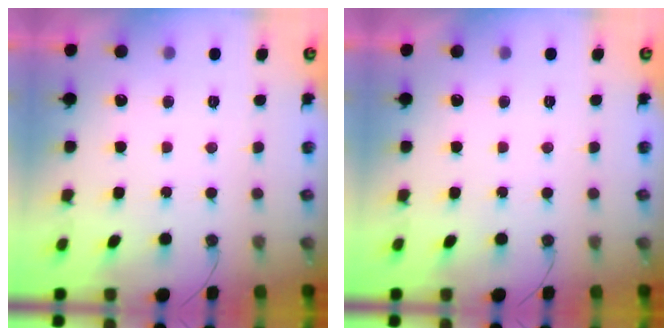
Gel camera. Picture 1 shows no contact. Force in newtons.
{"total": 0.0}